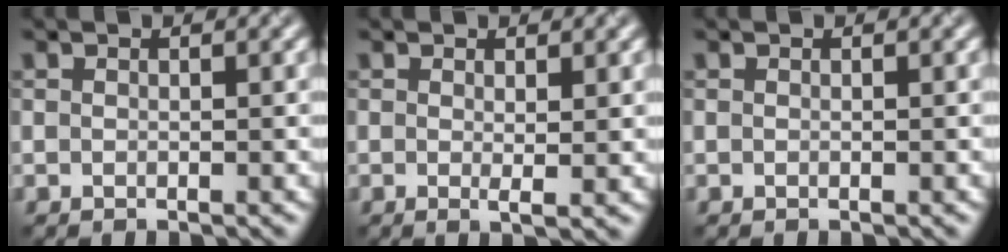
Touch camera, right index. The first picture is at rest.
{"total": 1.2, "force": [0.3, 0.2, 1.2], "torque": [-0.017, -0.006, 0.004]}
{"total": 0.0}